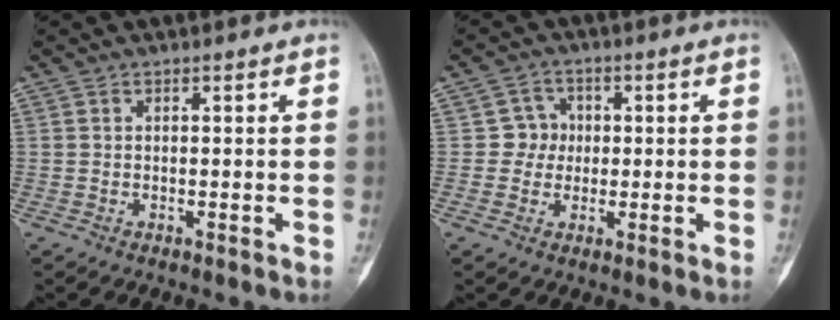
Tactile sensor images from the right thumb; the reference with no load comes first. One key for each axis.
{"total": 4.2, "fx": 0.1, "fy": 4.1, "fz": 0.8, "tx": 0.021, "ty": 0.011, "tz": -0.005}